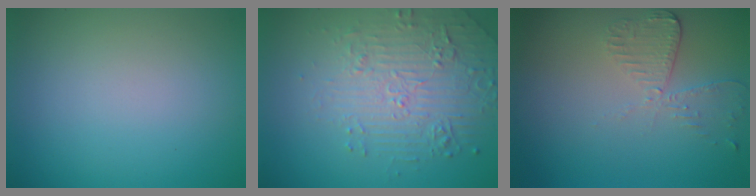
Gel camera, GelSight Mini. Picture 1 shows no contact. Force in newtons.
{"total": 5.1, "press": 3.9, "slide": 3.3}
{"total": 2.6, "press": 2.3, "slide": 1.2}